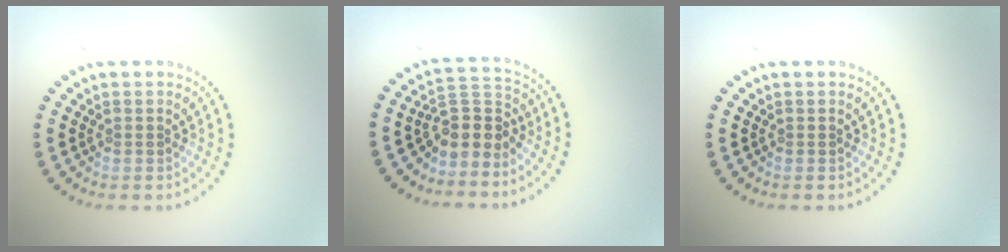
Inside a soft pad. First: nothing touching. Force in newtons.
{"total": 3.2, "press": 2.5, "slide": 2.1}
{"total": 0.0}